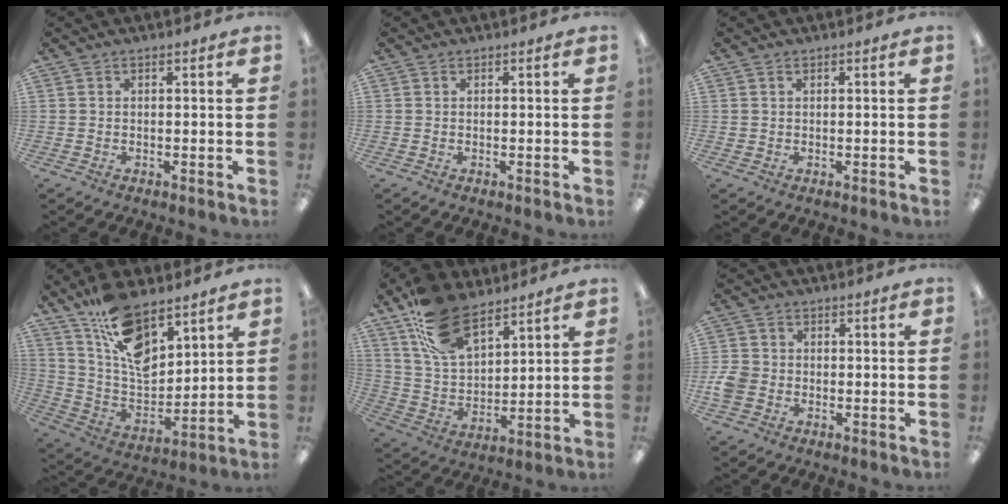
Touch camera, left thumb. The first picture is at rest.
{"total": 0.0}
{"total": 0.8, "force": [0.4, 0.7, 0.2], "torque": [-0.006, 0.002, 0.007]}
{"total": 14.9, "force": [10.0, 7.0, 8.6], "torque": [-0.159, -0.059, 0.186]}
{"total": 16.4, "force": [10.7, 8.8, 8.9], "torque": [-0.176, -0.037, 0.205]}
{"total": 4.9, "force": [-1.3, 4.1, 2.3], "torque": [-0.043, 0.013, -0.021]}